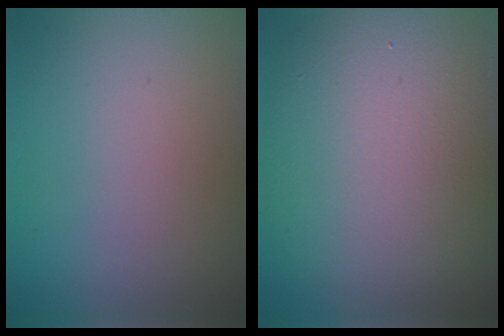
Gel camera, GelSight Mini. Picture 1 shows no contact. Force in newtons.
{"total": 11.4, "press": 11.3, "slide": 1.1}